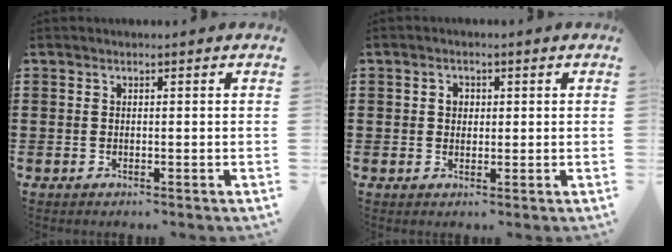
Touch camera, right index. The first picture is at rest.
{"total": 1.8, "force": [0.3, 1.5, 0.9], "torque": [-0.021, 0.011, 0.003]}